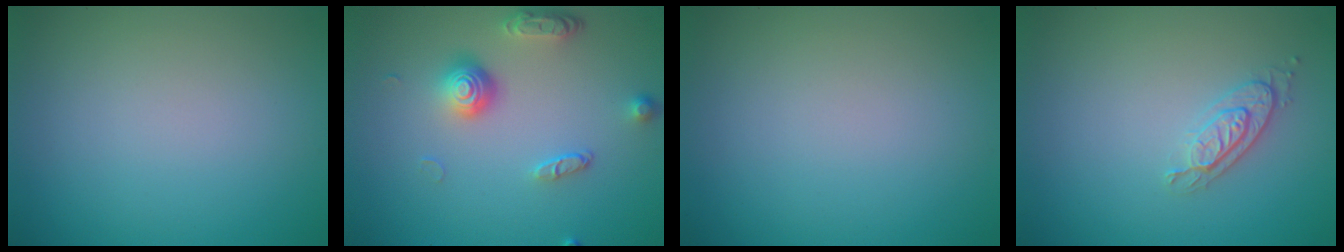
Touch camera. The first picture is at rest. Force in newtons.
{"total": 3.7, "press": 2.7, "slide": 2.5}
{"total": 0.0}
{"total": 2.1, "press": 1.9, "slide": 0.8}